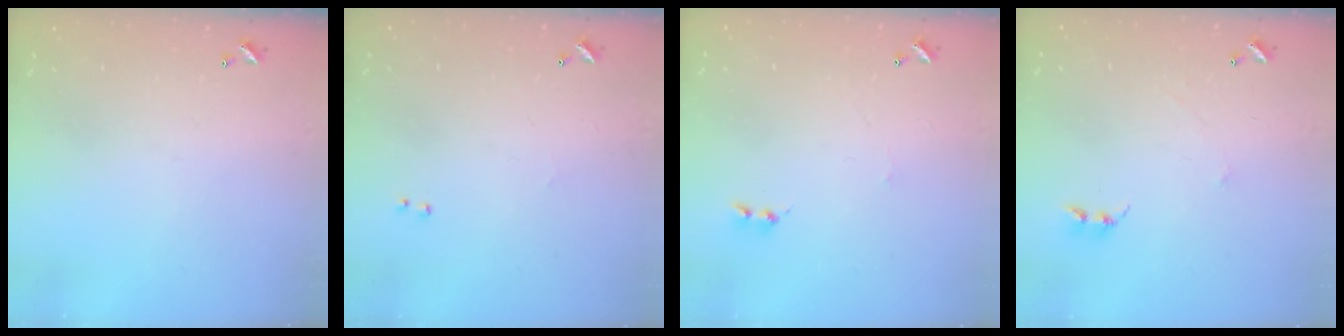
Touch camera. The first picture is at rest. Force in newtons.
{"total": 2.3, "press": 2.2, "slide": 0.8}
{"total": 0.0}
{"total": 2.6, "press": 2.6, "slide": 0.3}